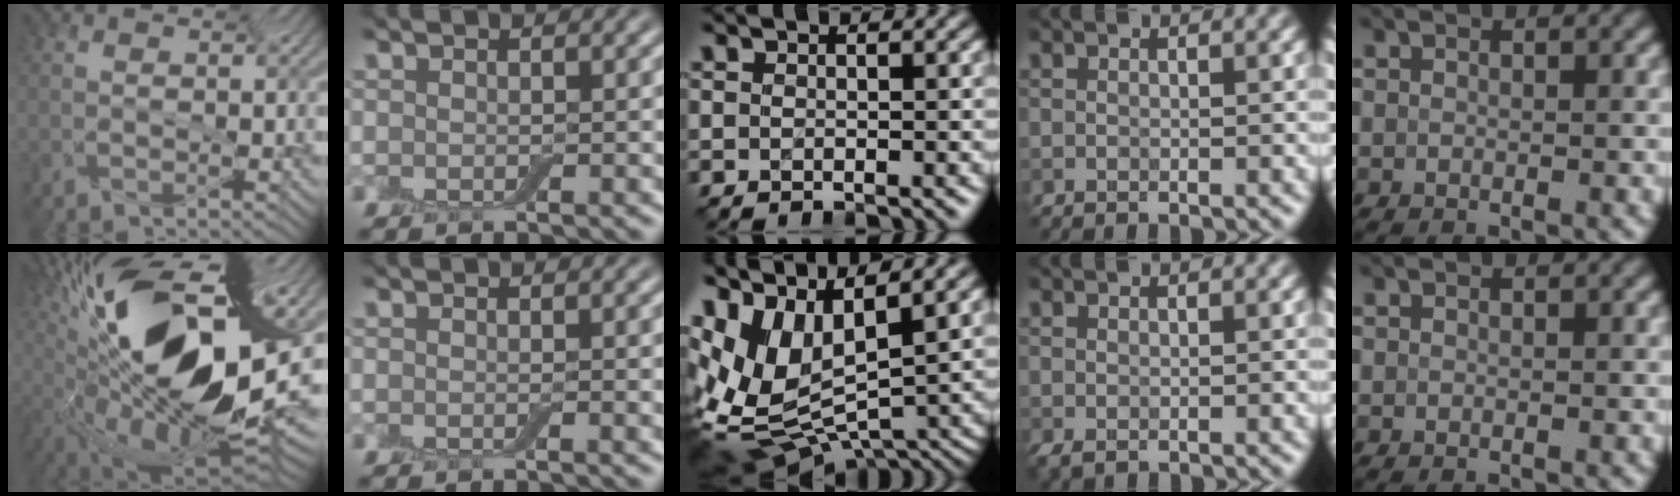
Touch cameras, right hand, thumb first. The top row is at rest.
{"thumb": {"total": 14.9, "force": [-0.1, 5.9, 13.7], "torque": [-0.235, 0.008, -0.013]}, "index": {"total": 0.6, "force": [0.0, 0.1, 0.6], "torque": [-0.005, -0.001, 0.000]}, "middle": {"total": 12.7, "force": [2.5, 6.7, 10.5], "torque": [-0.223, -0.003, 0.077]}, "ring": {"total": 1.2, "force": [-0.2, 0.8, 0.8], "torque": [-0.016, -0.003, -0.003]}}